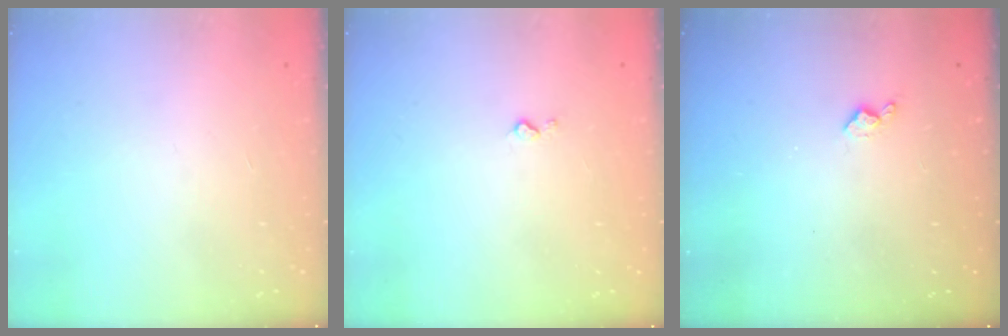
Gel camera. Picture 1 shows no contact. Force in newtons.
{"total": 2.8, "press": 2.7, "slide": 0.4}
{"total": 3.9, "press": 3.8, "slide": 0.7}